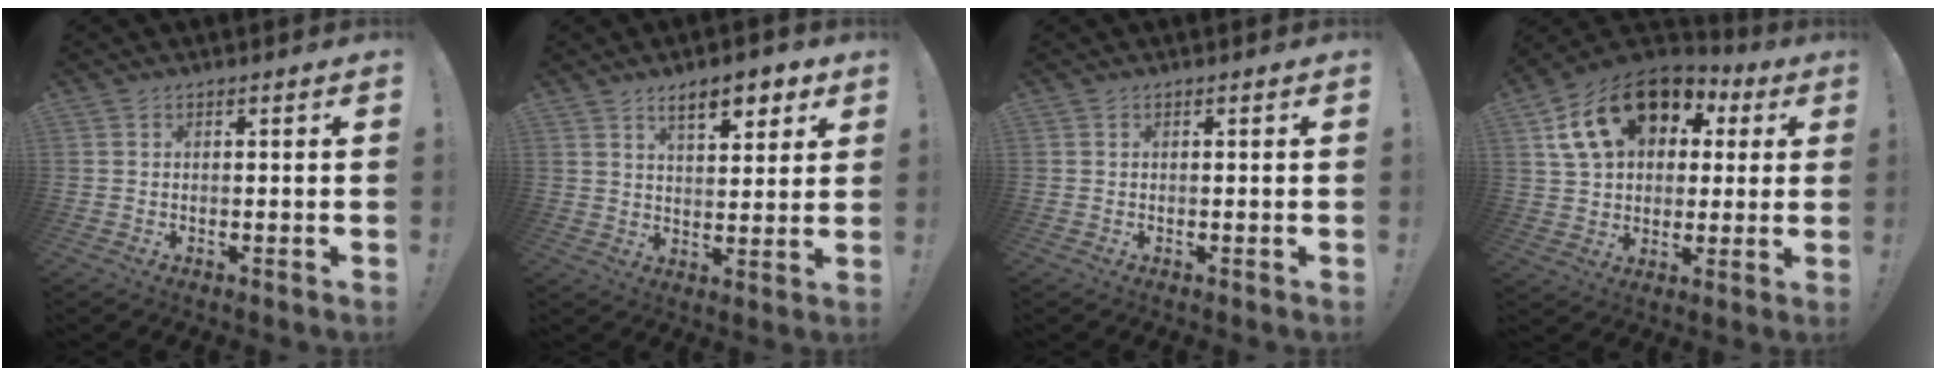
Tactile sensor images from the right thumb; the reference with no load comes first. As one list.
[{"total": 9.1, "force": [5.6, 3.3, 6.4], "torque": [-0.090, -0.021, 0.094]}, {"total": 0.0}, {"total": 19.8, "force": [8.4, 13.4, 11.8], "torque": [-0.184, -0.022, 0.161]}]